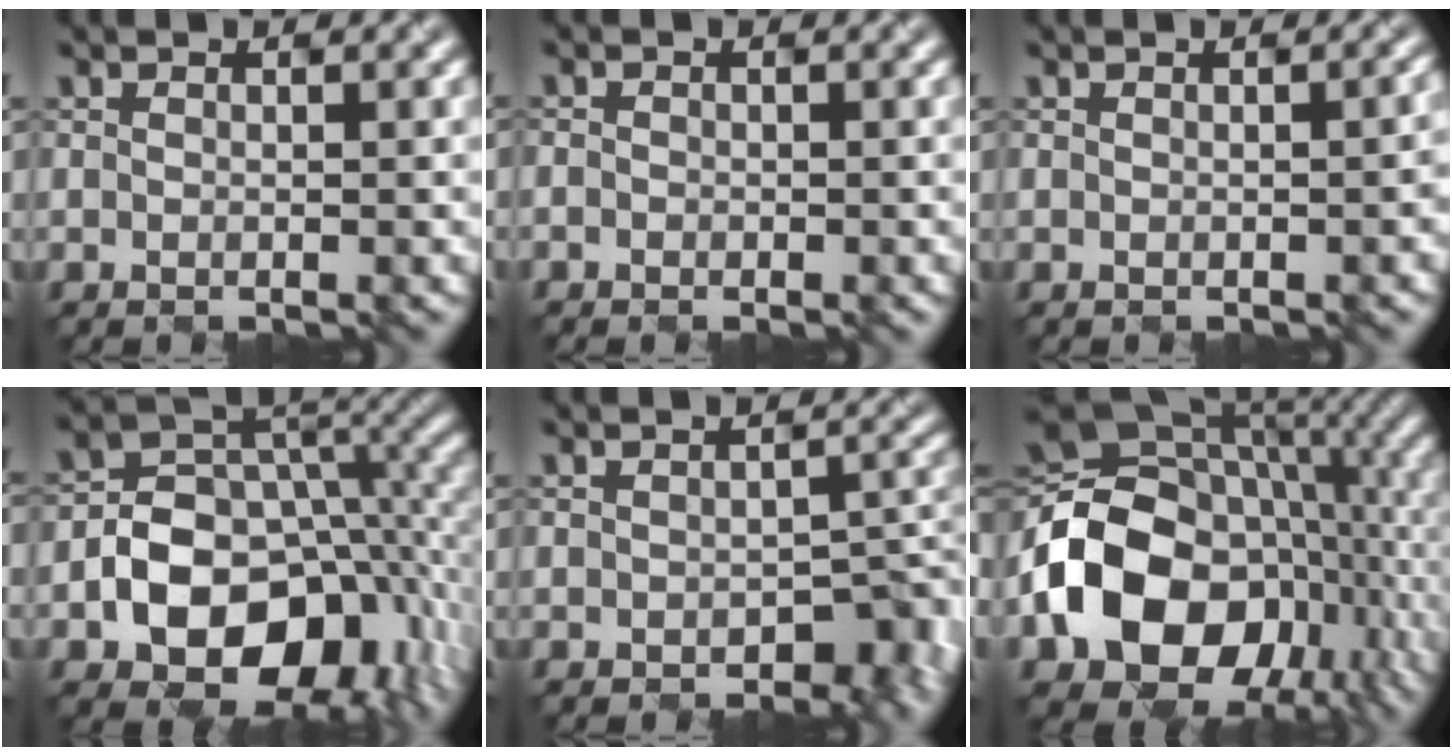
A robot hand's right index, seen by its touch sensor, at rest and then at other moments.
{"total": 0.9, "force": [-0.8, -0.1, -0.4], "torque": [0.003, 0.004, -0.006]}
{"total": 2.7, "force": [0.3, 1.4, 2.4], "torque": [-0.009, 0.029, -0.003]}
{"total": 11.7, "force": [-5.1, 7.8, 7.0], "torque": [-0.107, -0.003, -0.079]}
{"total": 4.3, "force": [-1.9, 2.4, 3.0], "torque": [-0.034, -0.002, -0.010]}
{"total": 15.7, "force": [-5.5, 11.9, 8.6], "torque": [-0.167, -0.009, -0.090]}